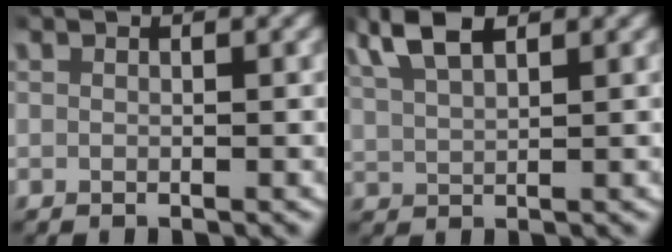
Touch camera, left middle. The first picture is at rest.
{"total": 4.2, "force": [3.2, 1.5, 2.3], "torque": [-0.058, 0.003, 0.062]}